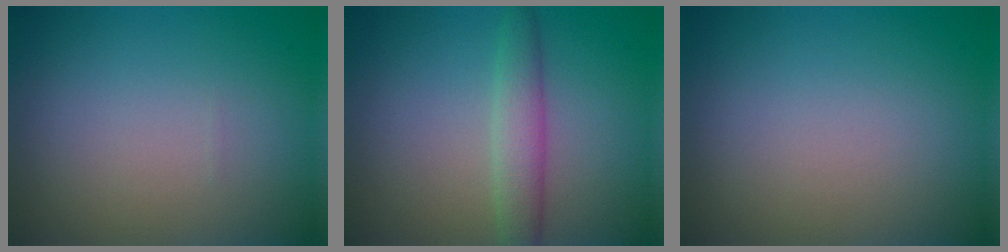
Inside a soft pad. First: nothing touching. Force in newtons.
{"total": 2.8, "press": 2.8, "slide": 0.1}
{"total": 0.0}